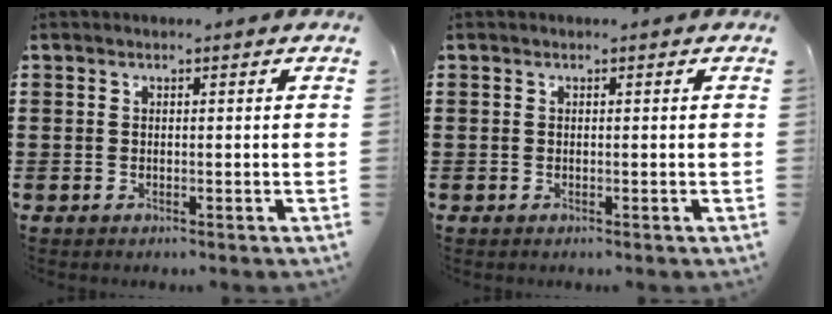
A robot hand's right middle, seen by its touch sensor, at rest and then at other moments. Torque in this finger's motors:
{"motor_torque": [-1.18, -0.95, 0.00, -0.01]}